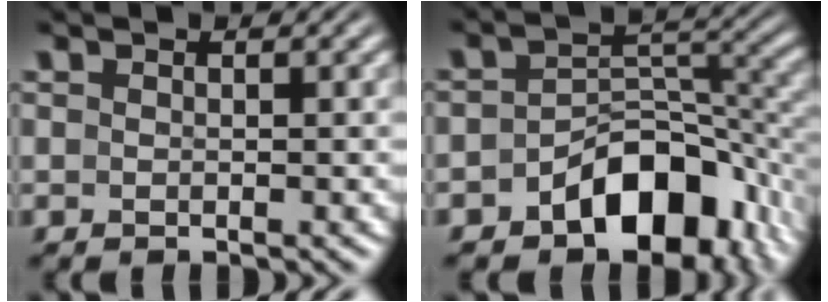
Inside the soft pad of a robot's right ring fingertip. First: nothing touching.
{"total": 9.3, "force": [-5.4, 5.3, 5.5], "torque": [-0.087, -0.022, -0.073]}